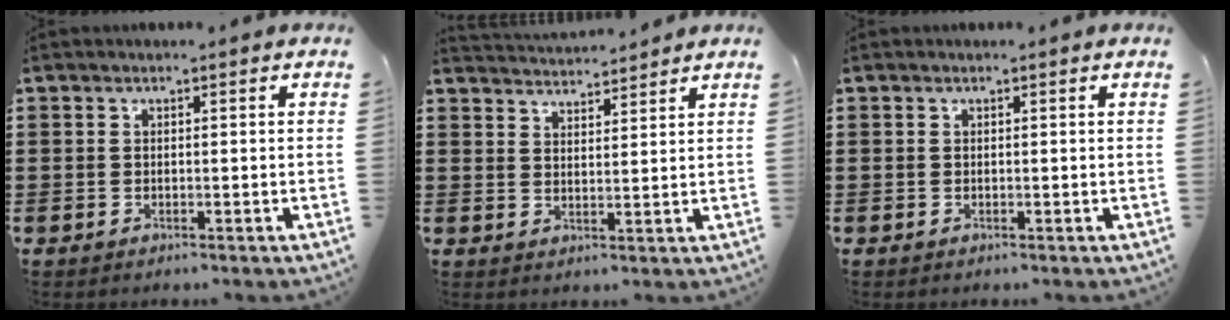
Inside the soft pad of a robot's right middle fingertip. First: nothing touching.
{"total": 3.1, "force": [3.1, 0.0, -0.3], "torque": [-0.005, -0.014, 0.057]}
{"total": 0.0}